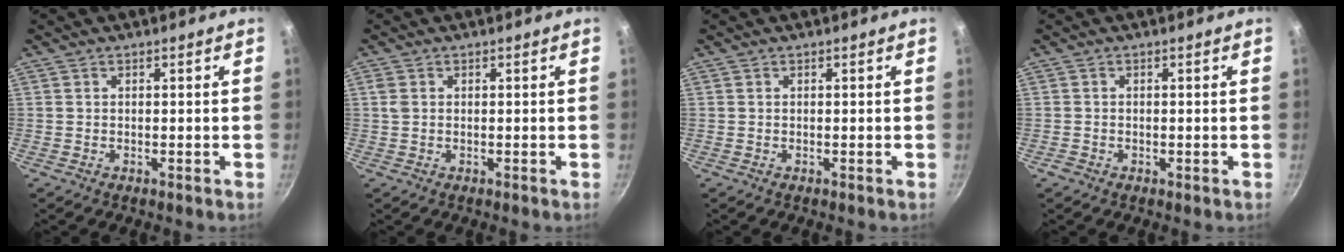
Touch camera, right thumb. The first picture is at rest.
{"total": 1.5, "force": [0.4, 1.1, 0.9], "torque": [-0.019, 0.003, 0.008]}
{"total": 0.0}
{"total": 1.0, "force": [-0.5, 0.8, 0.4], "torque": [-0.007, 0.001, -0.008]}